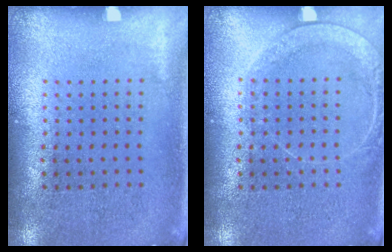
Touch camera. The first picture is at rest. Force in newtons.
{"total": 1.5, "press": 1.4, "slide": 0.4}